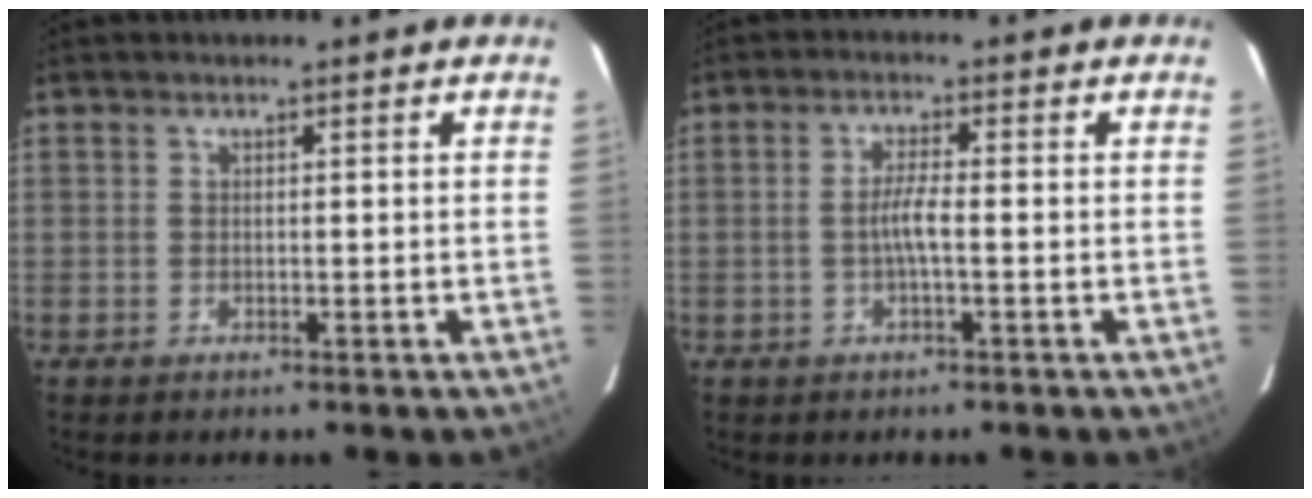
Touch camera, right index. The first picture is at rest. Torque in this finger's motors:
{"motor_torque": [0.52, -0.17, 0.36, 0.08]}